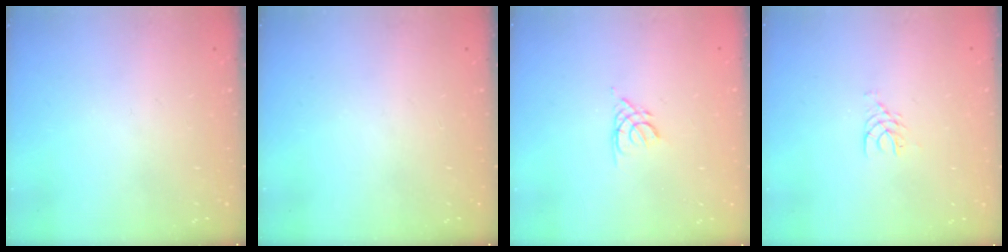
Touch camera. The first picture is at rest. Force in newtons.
{"total": 0.0}
{"total": 2.1, "press": 2.0, "slide": 0.4}
{"total": 4.7, "press": 4.7, "slide": 0.5}